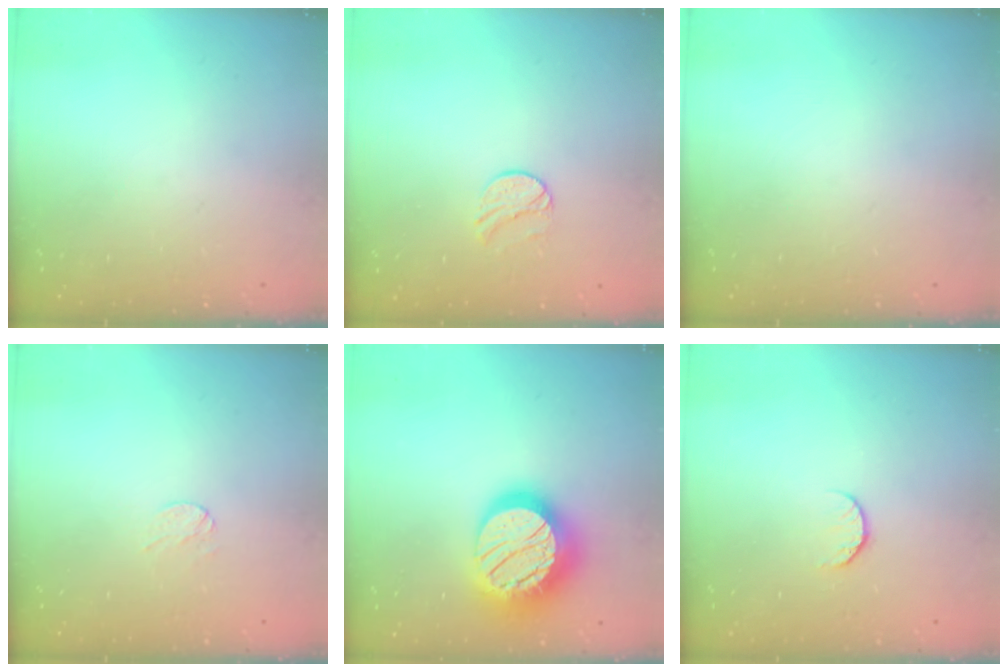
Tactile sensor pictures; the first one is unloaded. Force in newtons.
{"total": 8.3, "press": 8.2, "slide": 0.7}
{"total": 0.0}
{"total": 3.0, "press": 3.0, "slide": 0.2}
{"total": 23.1, "press": 23.1, "slide": 1.5}
{"total": 6.3, "press": 6.2, "slide": 0.6}